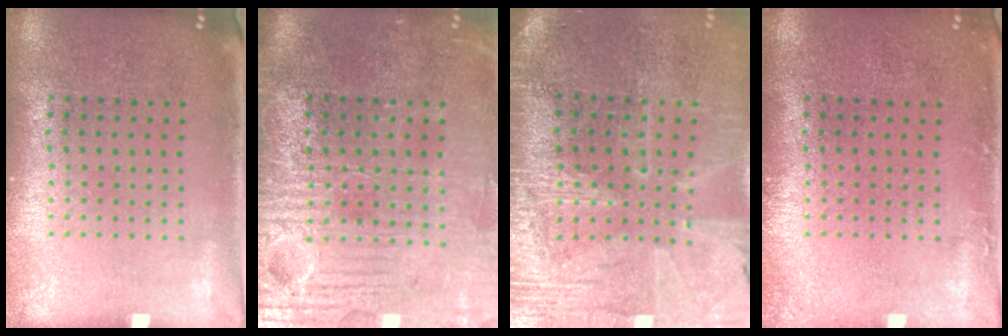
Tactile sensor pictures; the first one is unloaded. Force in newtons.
{"total": 4.3, "press": 3.9, "slide": 1.8}
{"total": 3.5, "press": 3.2, "slide": 1.3}
{"total": 0.7, "press": 0.7, "slide": 0.1}